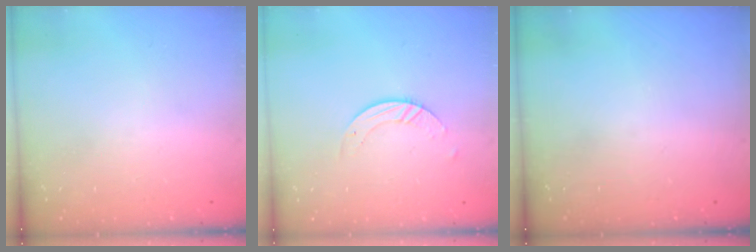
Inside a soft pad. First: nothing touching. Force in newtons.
{"total": 3.1, "press": 3.1, "slide": 0.2}
{"total": 0.0}